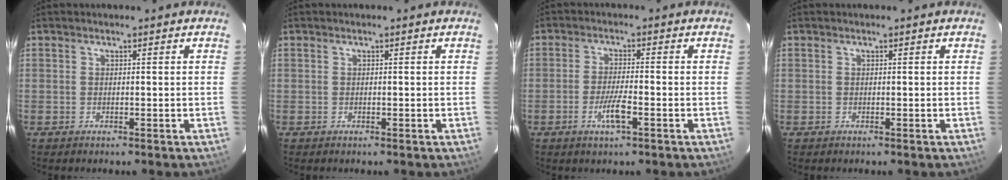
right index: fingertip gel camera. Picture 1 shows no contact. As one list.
[{"total": 0.0}, {"total": 4.4, "force": [-1.9, 0.4, 3.9], "torque": [-0.077, -0.005, -0.036]}, {"total": 0.0}]